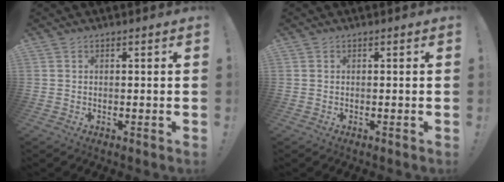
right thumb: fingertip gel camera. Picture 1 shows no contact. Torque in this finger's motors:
{"motor_torque": [-0.07, -0.14, -0.02, 0.09, 0.00]}